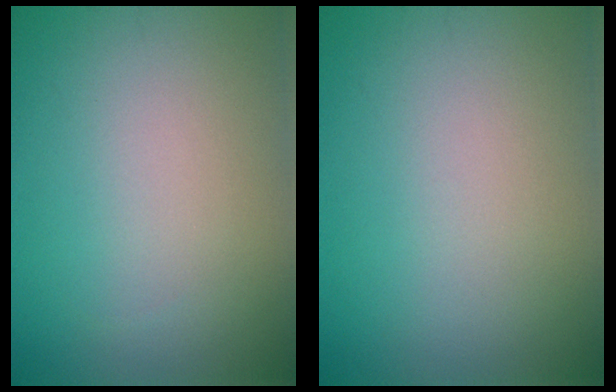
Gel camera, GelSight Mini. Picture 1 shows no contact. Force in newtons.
{"total": 0.0}